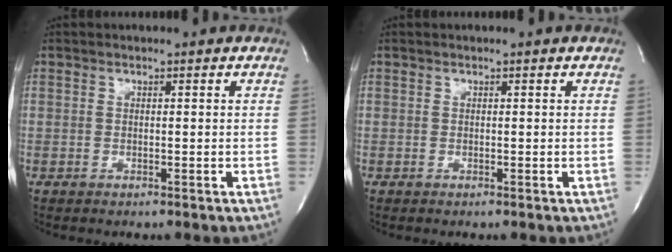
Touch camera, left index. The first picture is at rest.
{"total": 0.0}